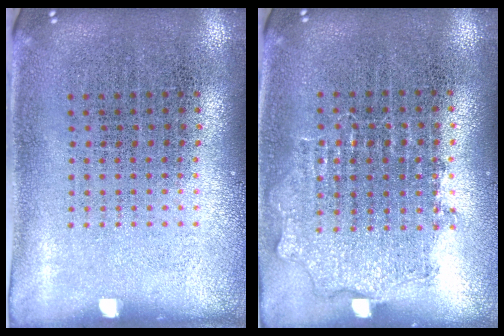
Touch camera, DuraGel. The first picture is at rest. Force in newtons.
{"total": 0.9, "press": 0.9, "slide": 0.2}